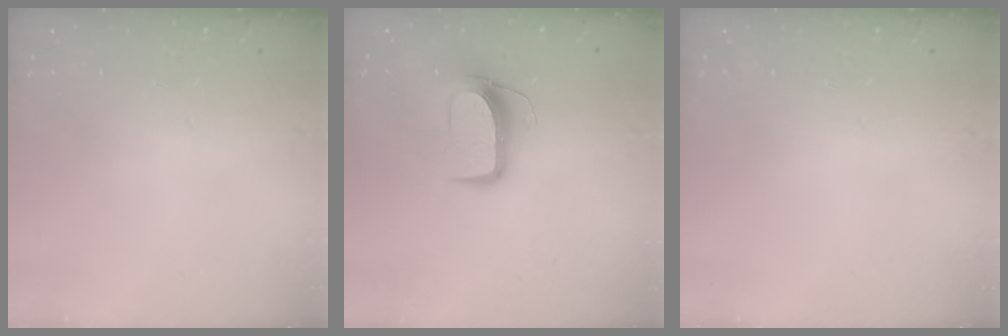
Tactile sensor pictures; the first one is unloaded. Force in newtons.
{"total": 9.9, "press": 9.9, "slide": 0.6}
{"total": 0.0}